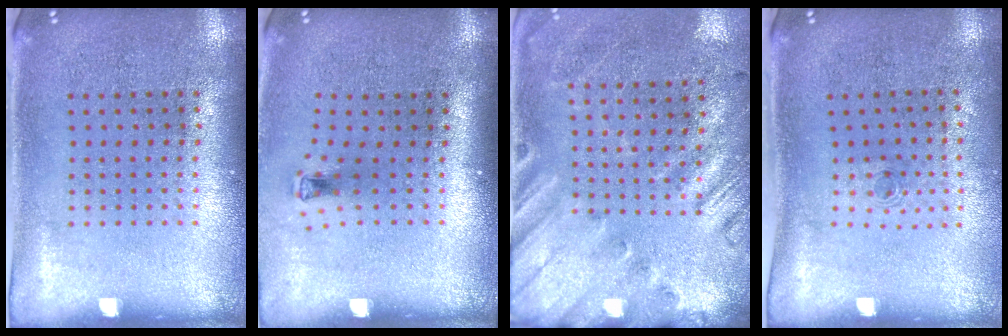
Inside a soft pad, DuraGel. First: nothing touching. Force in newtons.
{"total": 0.7, "press": 0.3, "slide": 0.6}
{"total": 2.6, "press": 1.9, "slide": 1.7}
{"total": 0.6, "press": 0.3, "slide": 0.5}